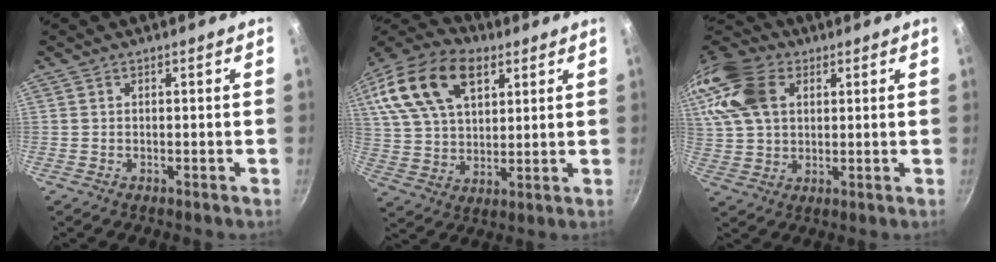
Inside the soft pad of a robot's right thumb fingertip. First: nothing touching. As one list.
[{"total": 19.7, "force": [8.3, 11.8, 13.5], "torque": [-0.236, -0.001, 0.145]}, {"total": 18.8, "force": [6.8, 13.1, 11.7], "torque": [-0.260, 0.015, 0.121]}]